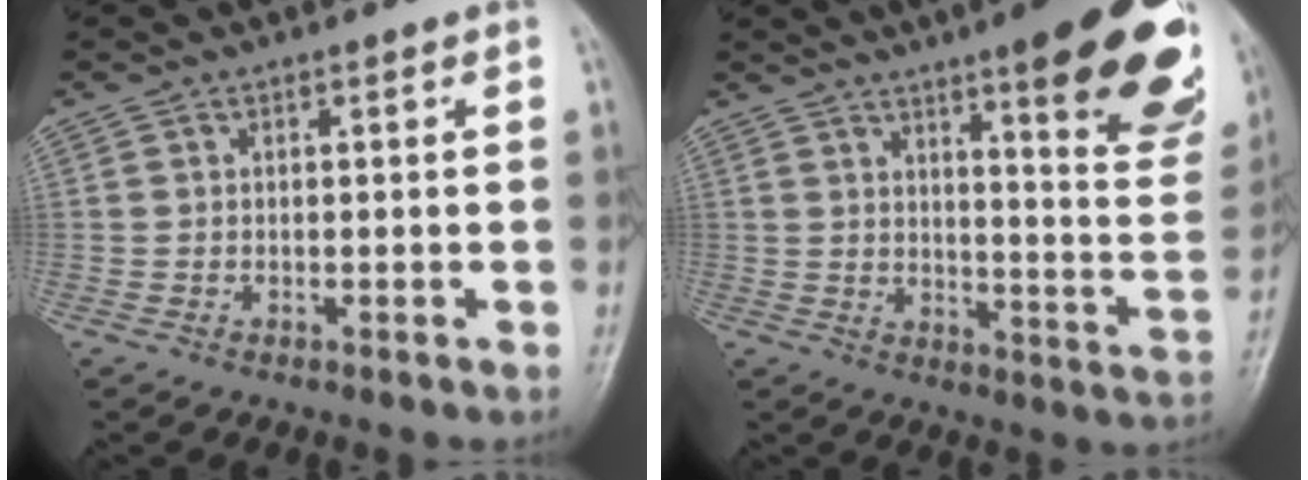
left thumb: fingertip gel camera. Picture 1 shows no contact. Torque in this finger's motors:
{"motor_torque": [2.66, 1.40, 1.79, -0.98, 0.10]}